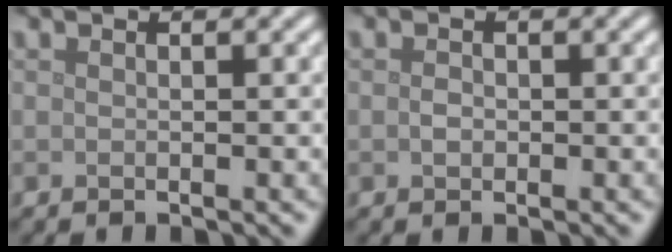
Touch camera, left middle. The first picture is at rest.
{"total": 0.8, "force": [-0.1, 0.6, 0.5], "torque": [-0.011, -0.001, -0.004]}